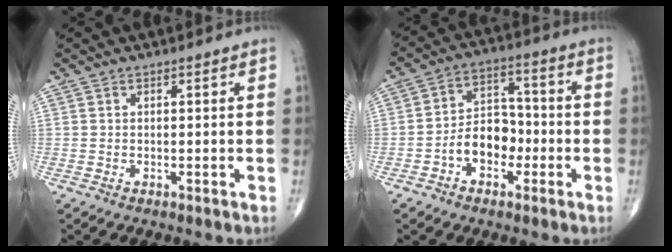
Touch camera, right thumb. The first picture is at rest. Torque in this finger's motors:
{"motor_torque": [1.36, 1.62, 0.90, -0.46, 0.07]}